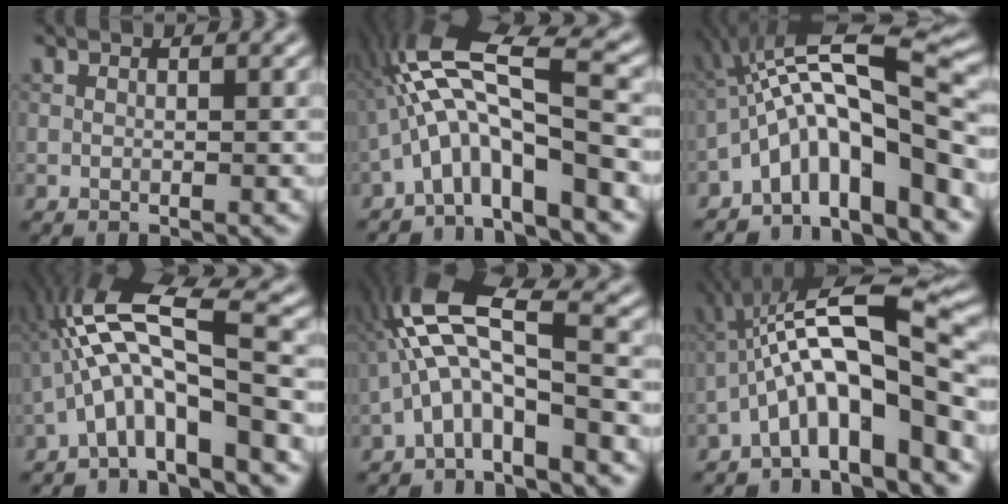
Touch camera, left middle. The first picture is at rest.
{"total": 9.9, "force": [-2.8, 2.5, 9.2], "torque": [-0.172, 0.026, -0.055]}
{"total": 10.5, "force": [-3.9, 2.8, 9.3], "torque": [-0.143, 0.027, -0.072]}
{"total": 9.7, "force": [-2.5, 2.4, 9.1], "torque": [-0.173, 0.026, -0.052]}
{"total": 7.9, "force": [-2.0, 2.4, 7.3], "torque": [-0.144, 0.028, -0.052]}
{"total": 10.6, "force": [-3.0, 2.7, 9.8], "torque": [-0.158, 0.032, -0.057]}